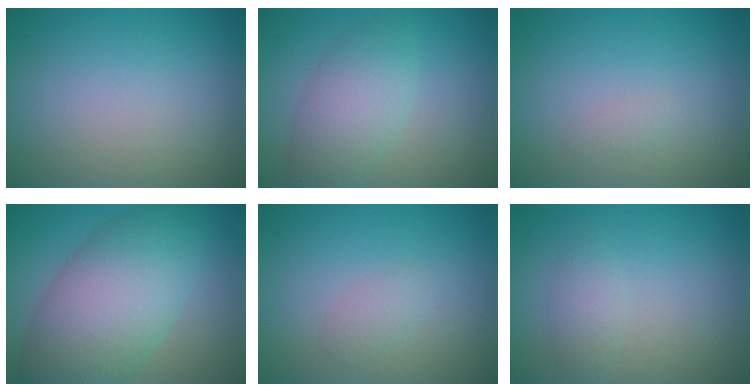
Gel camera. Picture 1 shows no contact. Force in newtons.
{"total": 4.5, "press": 4.5, "slide": 0.2}
{"total": 0.6, "press": 0.6, "slide": 0.0}
{"total": 9.5, "press": 9.5, "slide": 0.2}
{"total": 1.1, "press": 1.1, "slide": 0.1}
{"total": 1.5, "press": 1.5, "slide": 0.1}